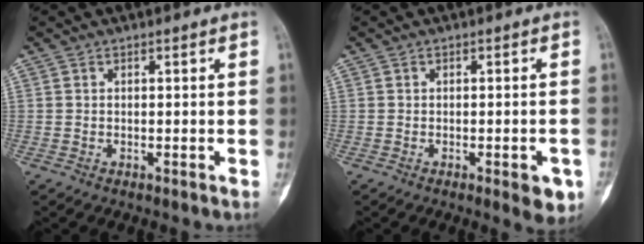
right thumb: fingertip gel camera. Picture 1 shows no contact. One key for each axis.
{"total": 4.7, "fx": -2.0, "fy": 1.6, "fz": 3.9, "tx": -0.033, "ty": 0.003, "tz": -0.018}